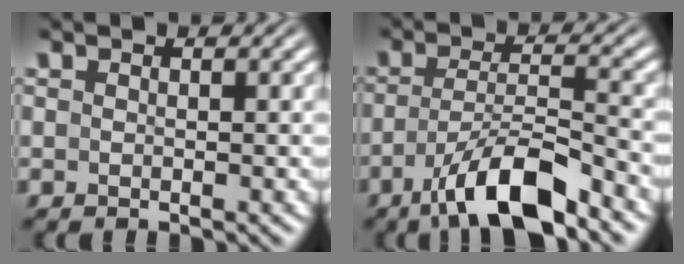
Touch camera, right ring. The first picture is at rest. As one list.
[{"total": 6.3, "force": [-3.6, 1.5, 5.0], "torque": [-0.076, -0.019, -0.051]}]